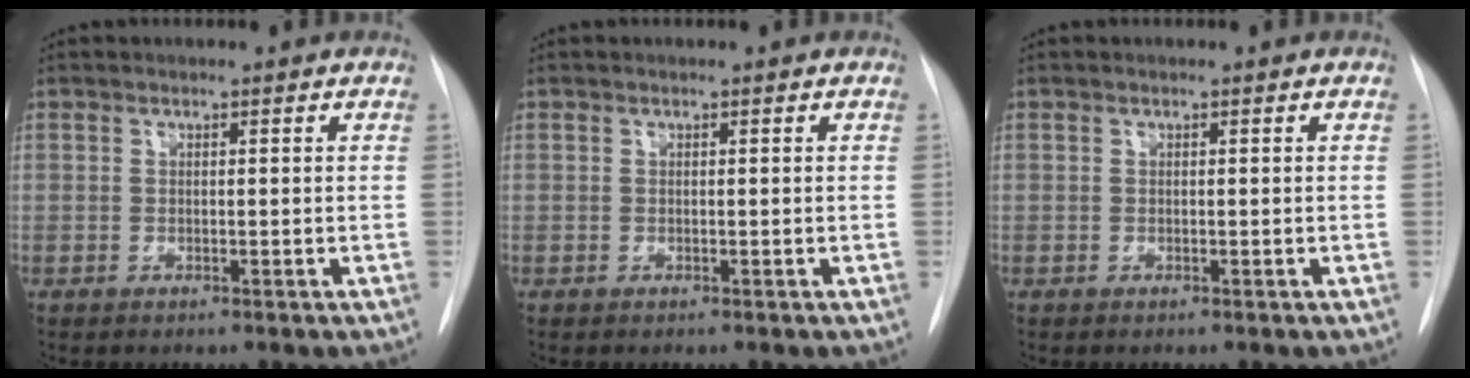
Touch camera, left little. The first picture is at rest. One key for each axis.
{"total": 0.0}
{"total": 0.0}